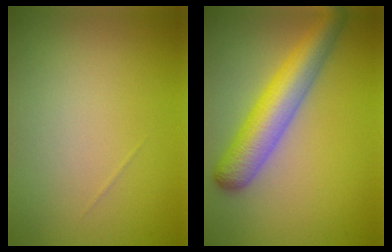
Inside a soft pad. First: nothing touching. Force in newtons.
{"total": 6.3, "press": 6.3, "slide": 0.2}